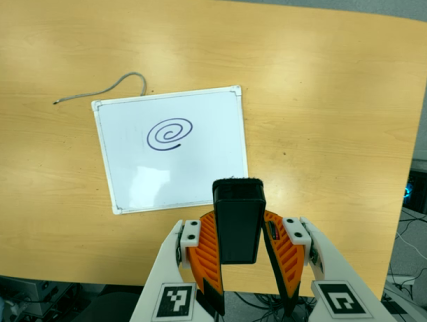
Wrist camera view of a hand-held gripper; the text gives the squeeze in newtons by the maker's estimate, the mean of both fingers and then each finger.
{"total": 6.0, "left": 4.9, "right": 7.2}